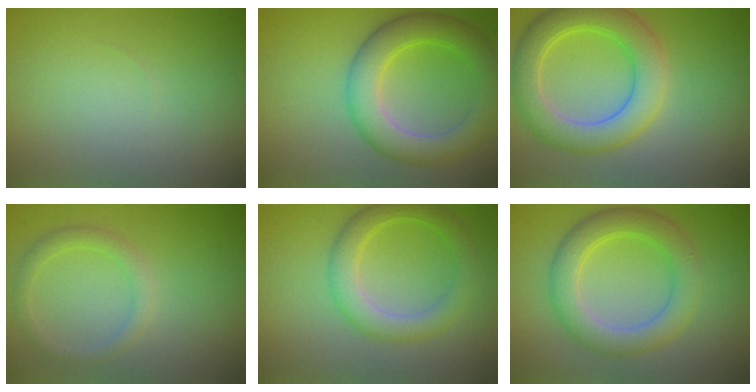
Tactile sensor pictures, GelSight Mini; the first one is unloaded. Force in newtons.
{"total": 5.9, "press": 5.9, "slide": 0.0}
{"total": 6.1, "press": 6.1, "slide": 0.3}
{"total": 1.9, "press": 1.9, "slide": 0.1}
{"total": 3.8, "press": 3.8, "slide": 0.1}
{"total": 5.0, "press": 5.0, "slide": 0.3}